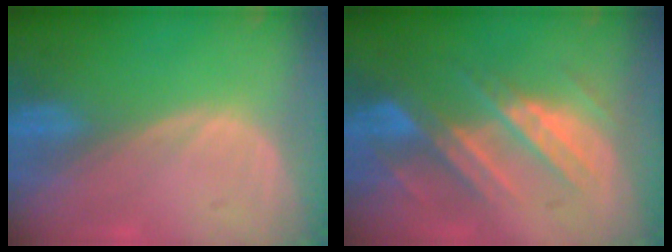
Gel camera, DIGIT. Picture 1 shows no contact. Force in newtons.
{"total": 9.0, "press": 7.9, "slide": 4.2}